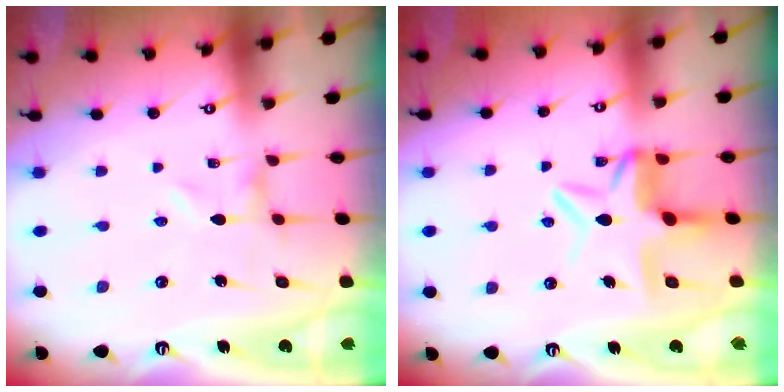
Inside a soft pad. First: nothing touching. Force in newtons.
{"total": 8.1, "press": 7.9, "slide": 1.9}